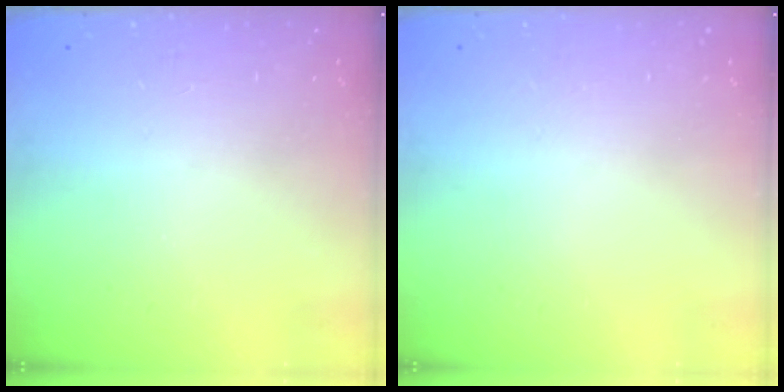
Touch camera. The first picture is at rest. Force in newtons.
{"total": 0.0}